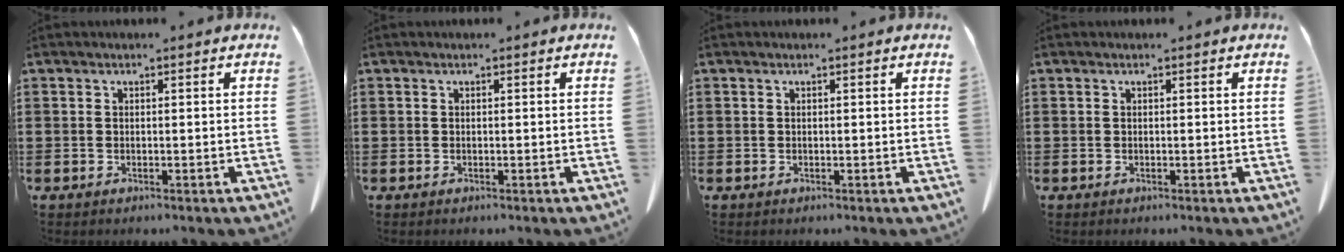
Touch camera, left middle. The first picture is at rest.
{"total": 0.0}
{"total": 0.0}
{"total": 0.0}